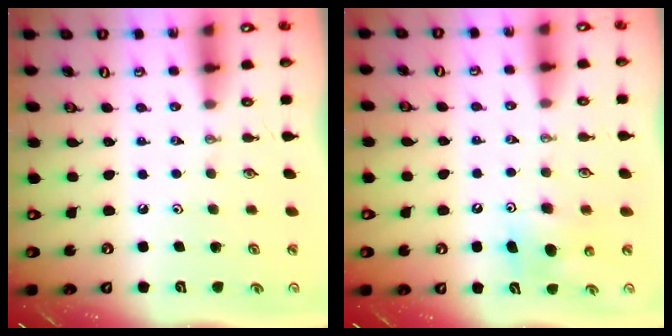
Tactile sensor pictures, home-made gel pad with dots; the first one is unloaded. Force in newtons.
{"total": 7.0, "press": 6.8, "slide": 1.7}